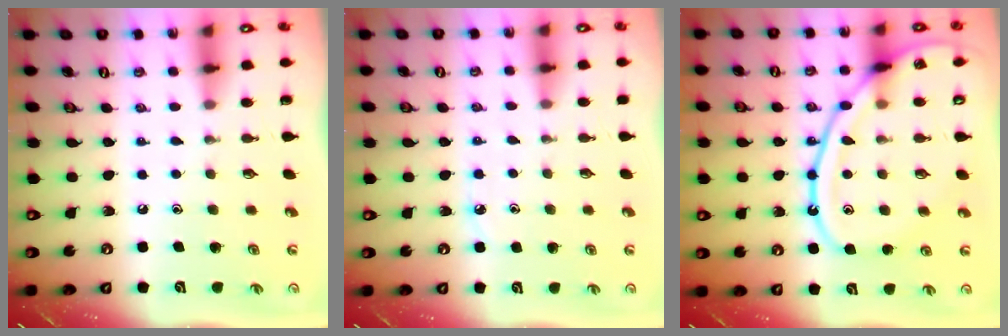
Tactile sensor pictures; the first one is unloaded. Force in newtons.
{"total": 3.9, "press": 3.8, "slide": 0.5}
{"total": 18.2, "press": 18.2, "slide": 1.3}